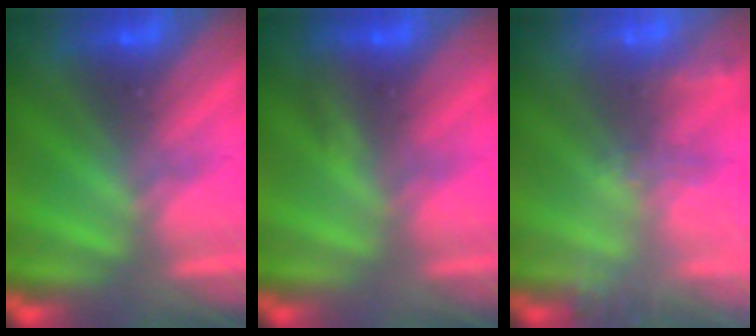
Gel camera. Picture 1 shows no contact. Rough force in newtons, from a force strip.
{"total": 3.0}
{"total": 13.7}